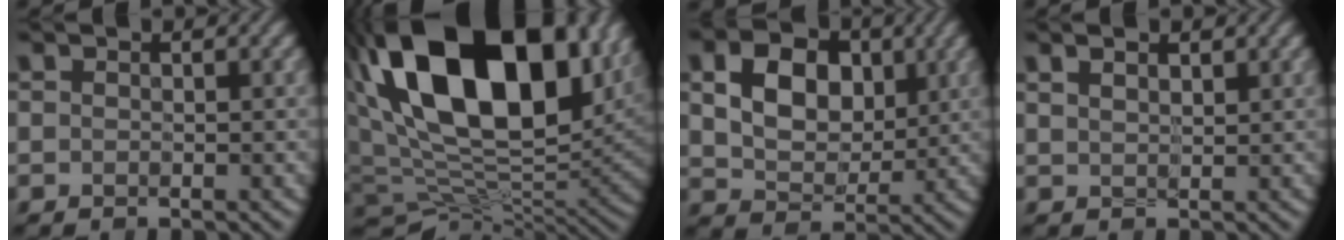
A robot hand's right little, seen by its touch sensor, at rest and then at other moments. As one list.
[{"total": 19.1, "force": [7.6, 11.1, 13.6], "torque": [-0.256, 0.013, 0.143]}, {"total": 6.5, "force": [1.4, 4.6, 4.3], "torque": [-0.091, -0.002, 0.017]}, {"total": 2.2, "force": [1.4, 1.0, 1.4], "torque": [-0.022, 0.011, 0.014]}]